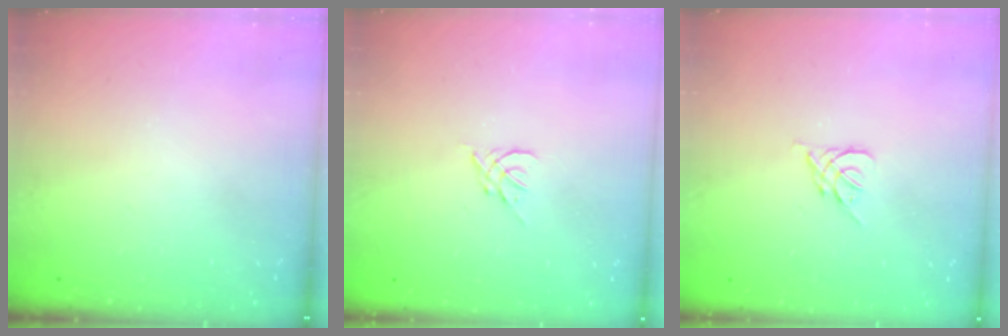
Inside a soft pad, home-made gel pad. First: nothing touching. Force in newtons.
{"total": 1.8, "press": 1.7, "slide": 0.5}
{"total": 2.6, "press": 2.5, "slide": 0.7}